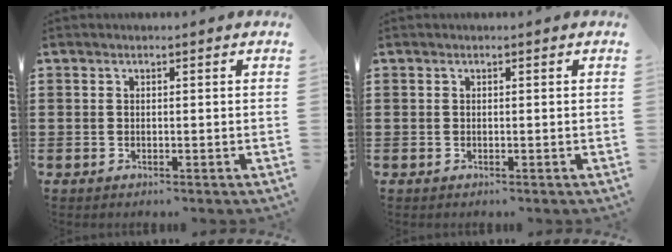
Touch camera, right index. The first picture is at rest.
{"total": 0.0}